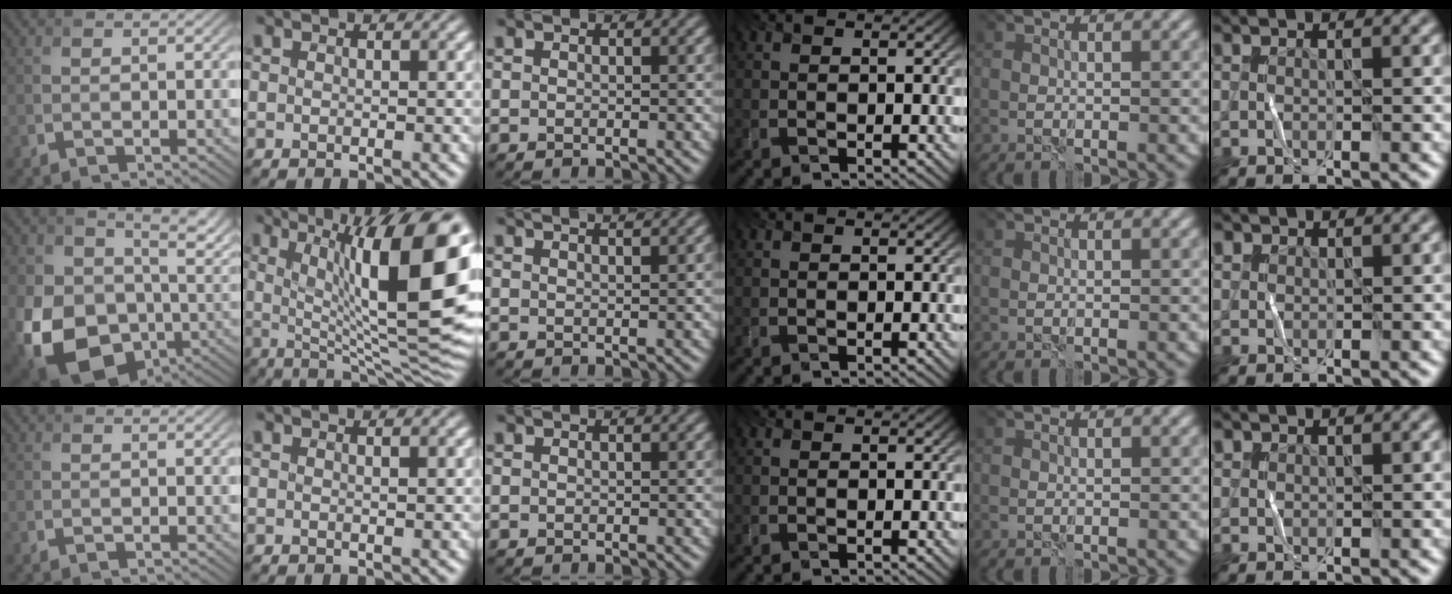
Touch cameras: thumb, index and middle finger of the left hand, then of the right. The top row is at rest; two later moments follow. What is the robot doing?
{"motion": "fold", "object": "bandana"}